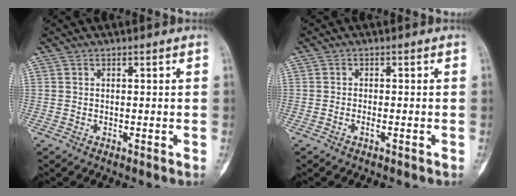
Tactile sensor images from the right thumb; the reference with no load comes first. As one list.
[{"total": 1.1, "force": [-0.6, 0.3, 0.8], "torque": [-0.016, 0.003, -0.012]}]